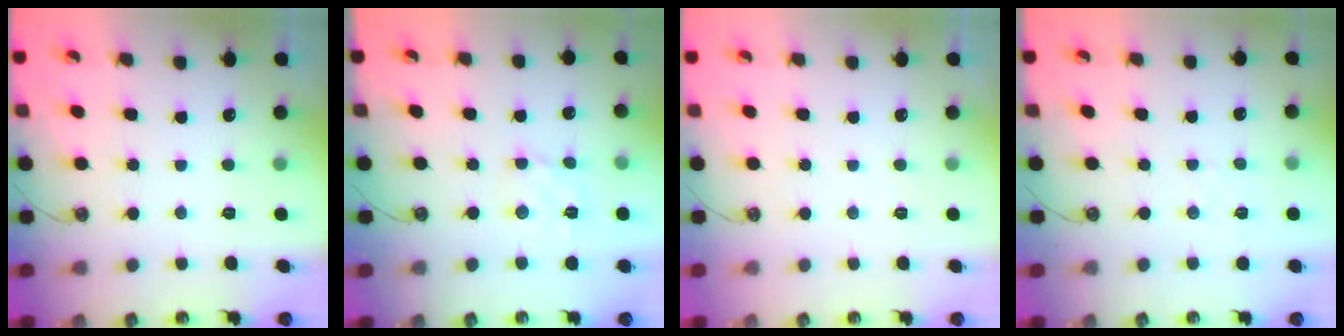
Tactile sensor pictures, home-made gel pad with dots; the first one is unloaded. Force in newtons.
{"total": 3.1, "press": 3.0, "slide": 0.7}
{"total": 0.0}
{"total": 2.5, "press": 2.4, "slide": 0.4}